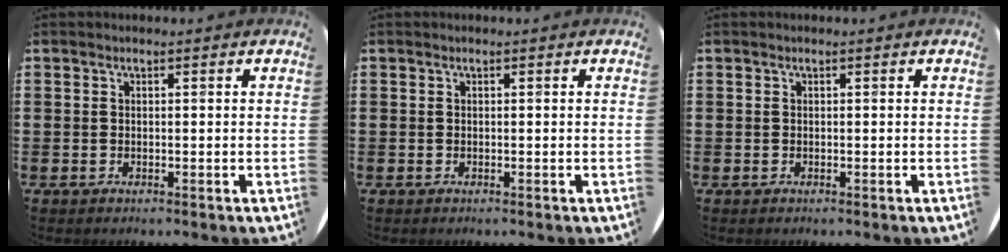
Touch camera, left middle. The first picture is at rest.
{"total": 0.0}
{"total": 0.0}